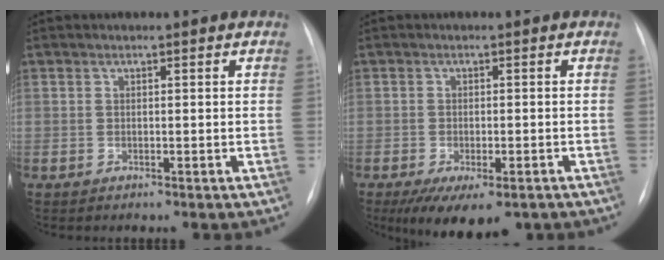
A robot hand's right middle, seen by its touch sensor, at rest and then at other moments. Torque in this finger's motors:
{"motor_torque": [1.15, -0.99, 0.25, 0.05]}